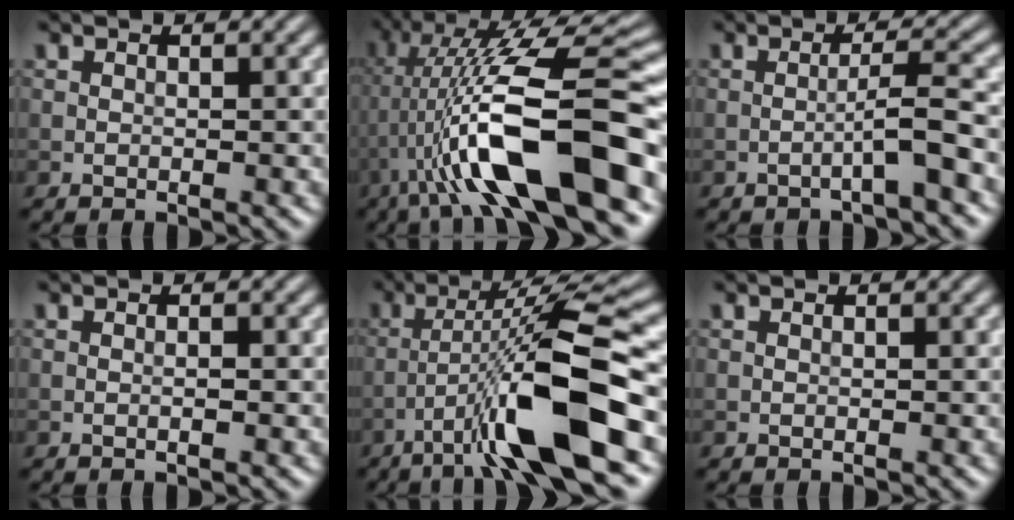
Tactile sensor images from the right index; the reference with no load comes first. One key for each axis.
{"total": 13.6, "fx": -3.7, "fy": 3.1, "fz": 12.7, "tx": -0.224, "ty": 0.026, "tz": -0.062}
{"total": 2.9, "fx": -1.3, "fy": 0.0, "fz": 2.6, "tx": -0.041, "ty": 0.018, "tz": -0.030}
{"total": 0.7, "fx": -0.1, "fy": 0.0, "fz": 0.6, "tx": -0.010, "ty": -0.001, "tz": -0.002}
{"total": 10.5, "fx": -4.5, "fy": 1.2, "fz": 9.4, "tx": -0.160, "ty": 0.017, "tz": -0.079}
{"total": 0.0}